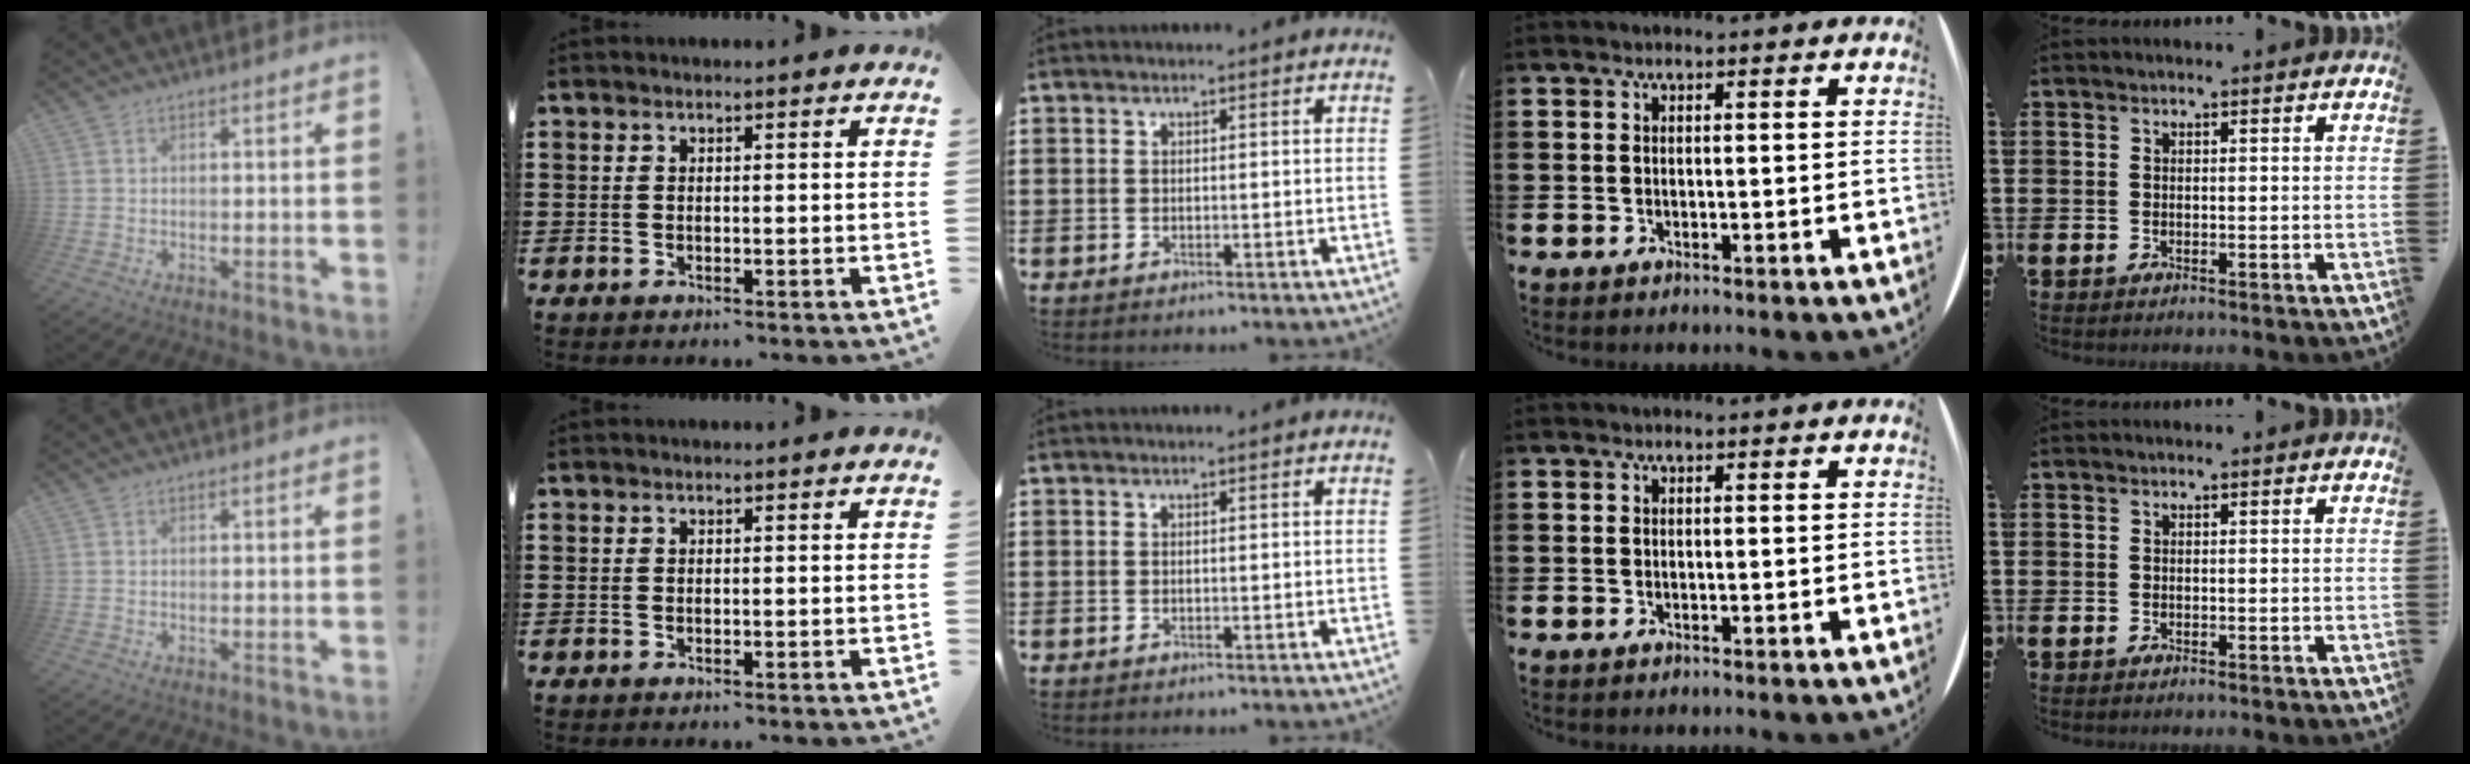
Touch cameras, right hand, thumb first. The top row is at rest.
{}